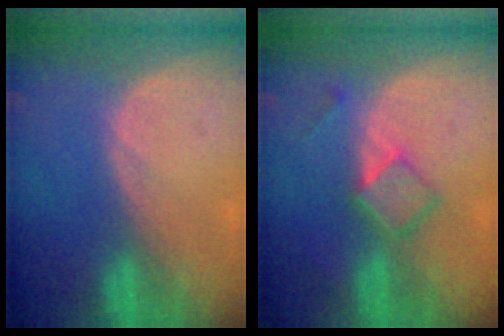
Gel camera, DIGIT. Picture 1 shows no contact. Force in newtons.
{"total": 5.2, "press": 4.6, "slide": 2.4}